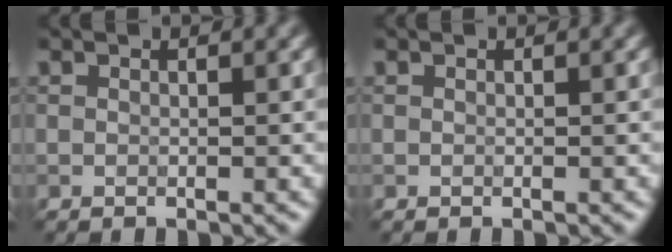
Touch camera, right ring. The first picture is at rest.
{"total": 0.0}